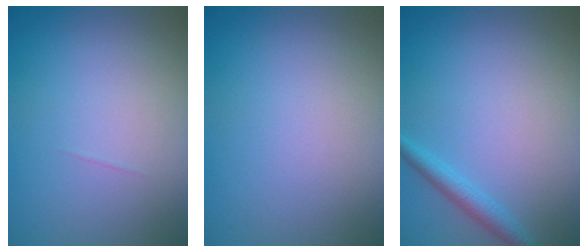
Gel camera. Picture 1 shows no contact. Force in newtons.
{"total": 0.0}
{"total": 1.8, "press": 1.8, "slide": 0.1}